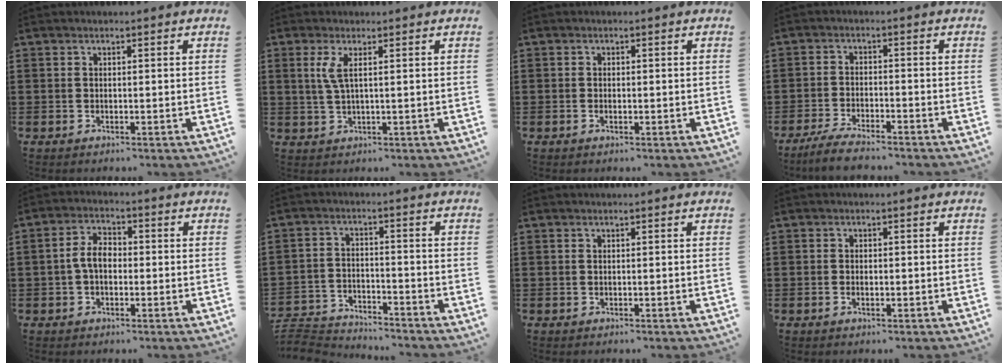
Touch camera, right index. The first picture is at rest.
{"total": 2.7, "force": [0.8, 0.5, 2.6], "torque": [-0.061, -0.001, 0.009]}
{"total": 0.8, "force": [-0.4, 0.4, 0.6], "torque": [-0.012, -0.002, -0.006]}
{"total": 4.0, "force": [-3.7, 0.3, 1.4], "torque": [-0.037, -0.002, -0.075]}
{"total": 4.5, "force": [-0.6, 2.6, 3.6], "torque": [-0.082, 0.003, -0.016]}
{"total": 4.3, "force": [-4.2, 0.5, 0.2], "torque": [-0.023, -0.003, -0.094]}
{"total": 0.0}
{"total": 1.0, "force": [-0.4, 0.5, 0.8], "torque": [-0.015, 0.000, -0.007]}